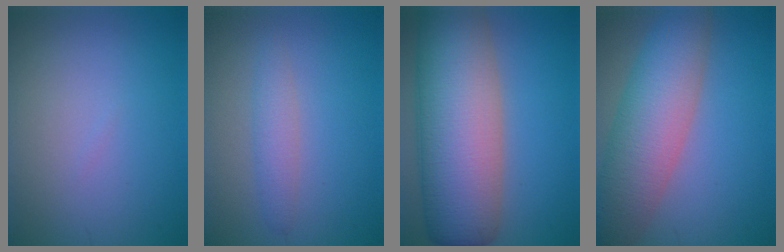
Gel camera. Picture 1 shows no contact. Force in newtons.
{"total": 2.0, "press": 2.0, "slide": 0.1}
{"total": 14.1, "press": 14.1, "slide": 0.4}
{"total": 8.5, "press": 8.4, "slide": 0.6}